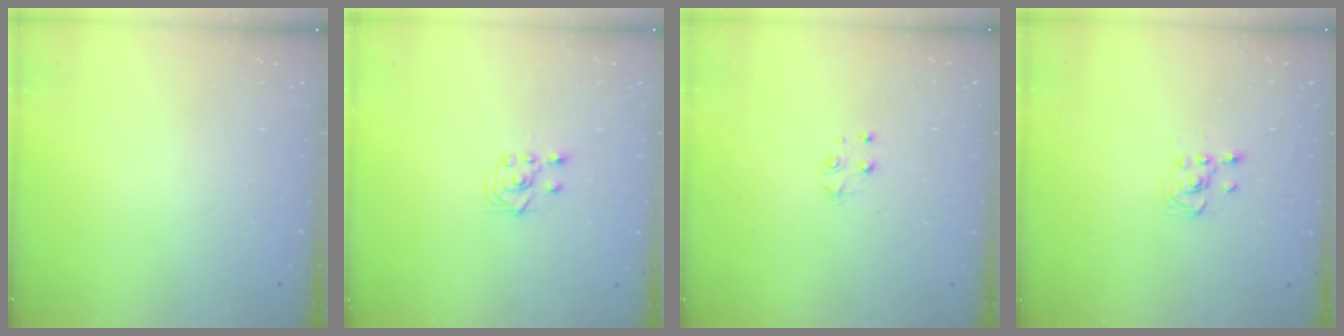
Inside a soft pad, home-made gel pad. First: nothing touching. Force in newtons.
{"total": 2.6, "press": 2.5, "slide": 1.0}
{"total": 3.9, "press": 3.8, "slide": 0.5}
{"total": 2.6, "press": 2.4, "slide": 1.0}